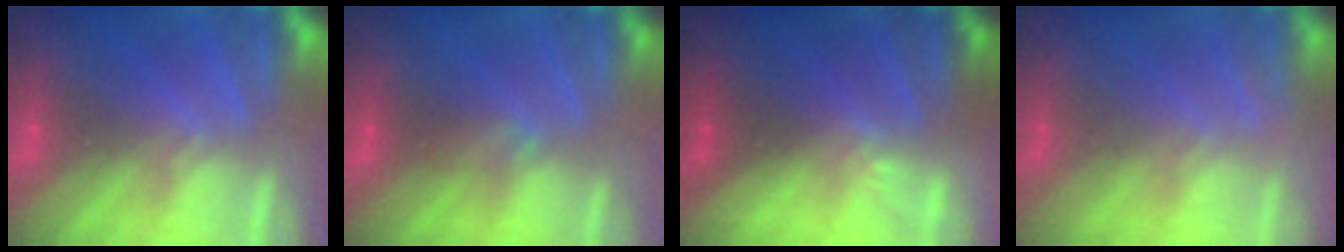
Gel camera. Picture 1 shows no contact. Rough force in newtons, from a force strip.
{"total": 2.2}
{"total": 1.6}
{"total": 2.7}